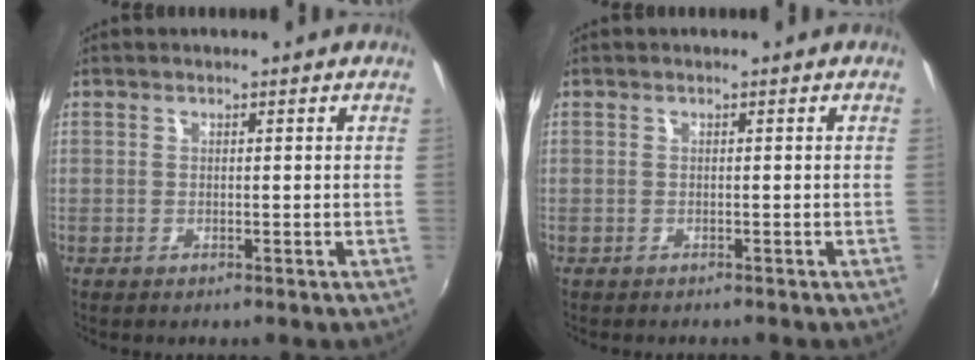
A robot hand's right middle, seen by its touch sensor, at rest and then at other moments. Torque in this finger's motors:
{"motor_torque": [-0.02, -0.12, 0.00, 0.00]}